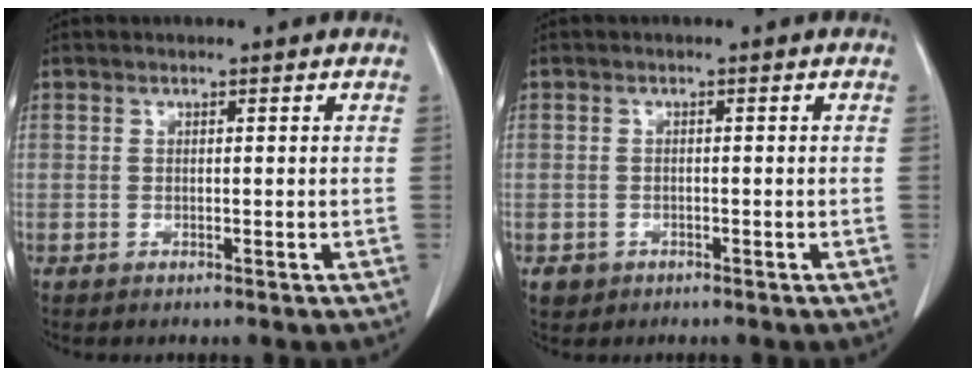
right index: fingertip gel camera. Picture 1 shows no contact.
{"total": 1.9, "force": [-1.0, 1.6, 0.2], "torque": [-0.007, 0.004, -0.013]}